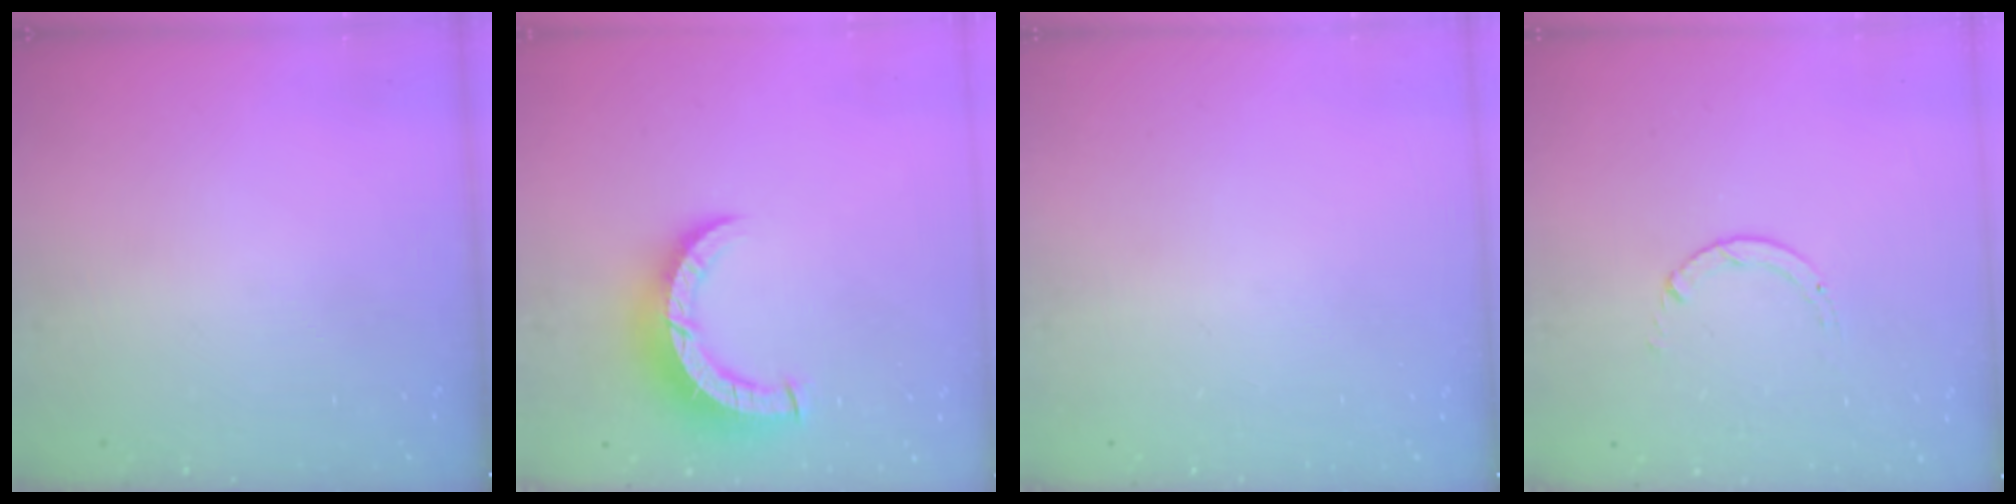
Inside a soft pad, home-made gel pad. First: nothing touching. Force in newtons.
{"total": 8.8, "press": 8.8, "slide": 1.1}
{"total": 0.0}
{"total": 0.6, "press": 0.5, "slide": 0.1}